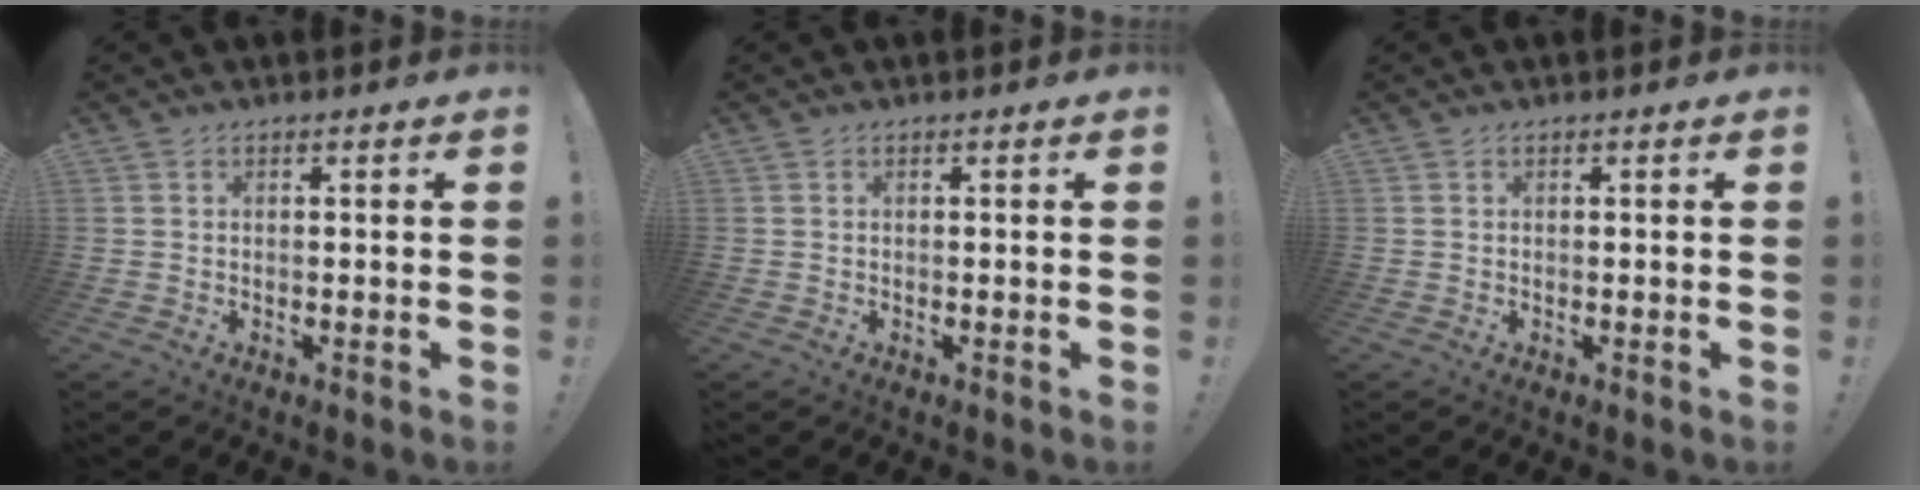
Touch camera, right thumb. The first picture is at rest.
{"total": 0.0}
{"total": 0.0}